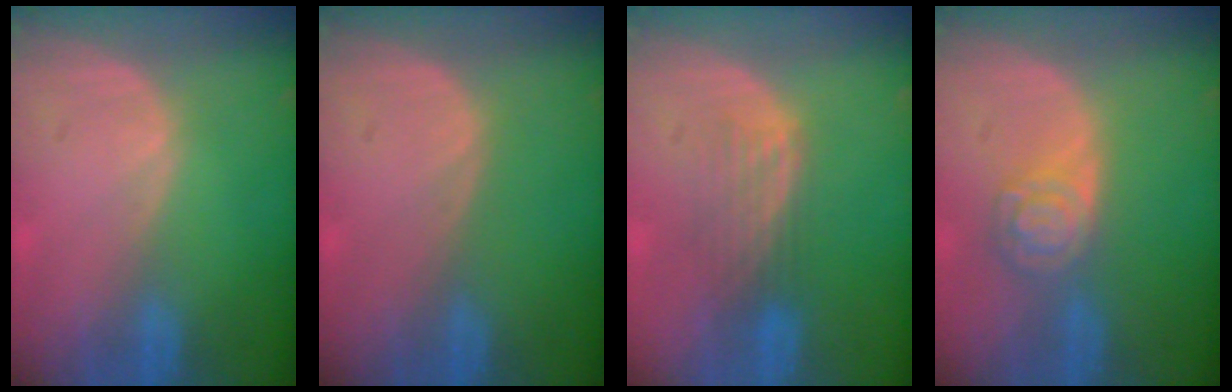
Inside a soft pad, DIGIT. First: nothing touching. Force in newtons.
{"total": 0.0}
{"total": 4.6, "press": 3.8, "slide": 2.6}
{"total": 5.3, "press": 4.6, "slide": 2.6}